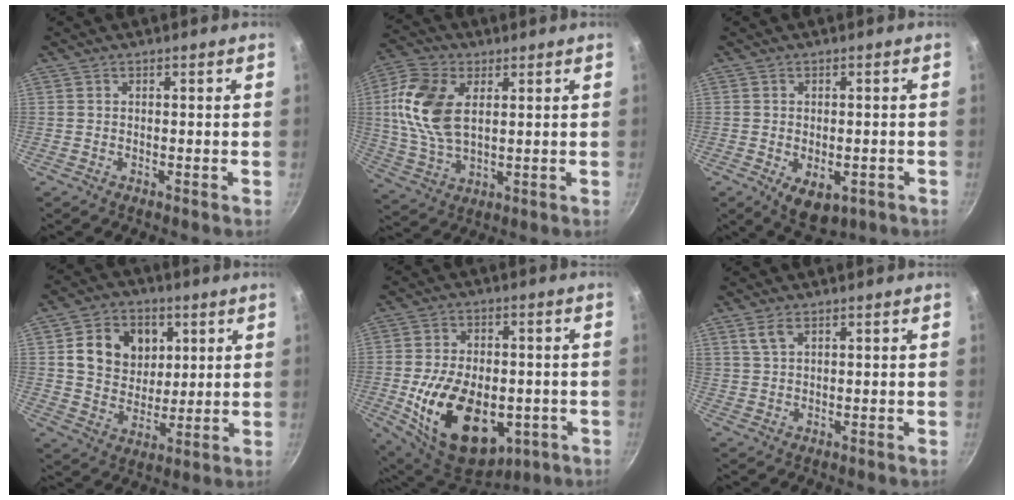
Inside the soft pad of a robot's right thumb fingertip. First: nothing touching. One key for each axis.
{"total": 13.9, "fx": 3.1, "fy": 8.3, "fz": 10.8, "tx": -0.206, "ty": -0.004, "tz": 0.058}
{"total": 6.9, "fx": -2.1, "fy": 4.2, "fz": 5.1, "tx": -0.059, "ty": -0.001, "tz": -0.017}
{"total": 13.2, "fx": 3.8, "fy": 10.7, "fz": 6.7, "tx": -0.082, "ty": -0.011, "tz": 0.064}
{"total": 21.3, "fx": -4.9, "fy": 13.4, "fz": 15.8, "tx": -0.252, "ty": 0.004, "tz": -0.061}
{"total": 3.1, "fx": 1.8, "fy": 1.6, "fz": 2.0, "tx": -0.033, "ty": -0.003, "tz": 0.037}